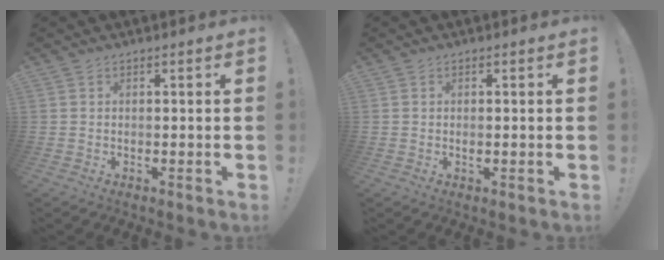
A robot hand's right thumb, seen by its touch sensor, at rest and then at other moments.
{"total": 0.8, "force": [-0.1, 0.2, 0.8], "torque": [-0.014, -0.001, -0.002]}